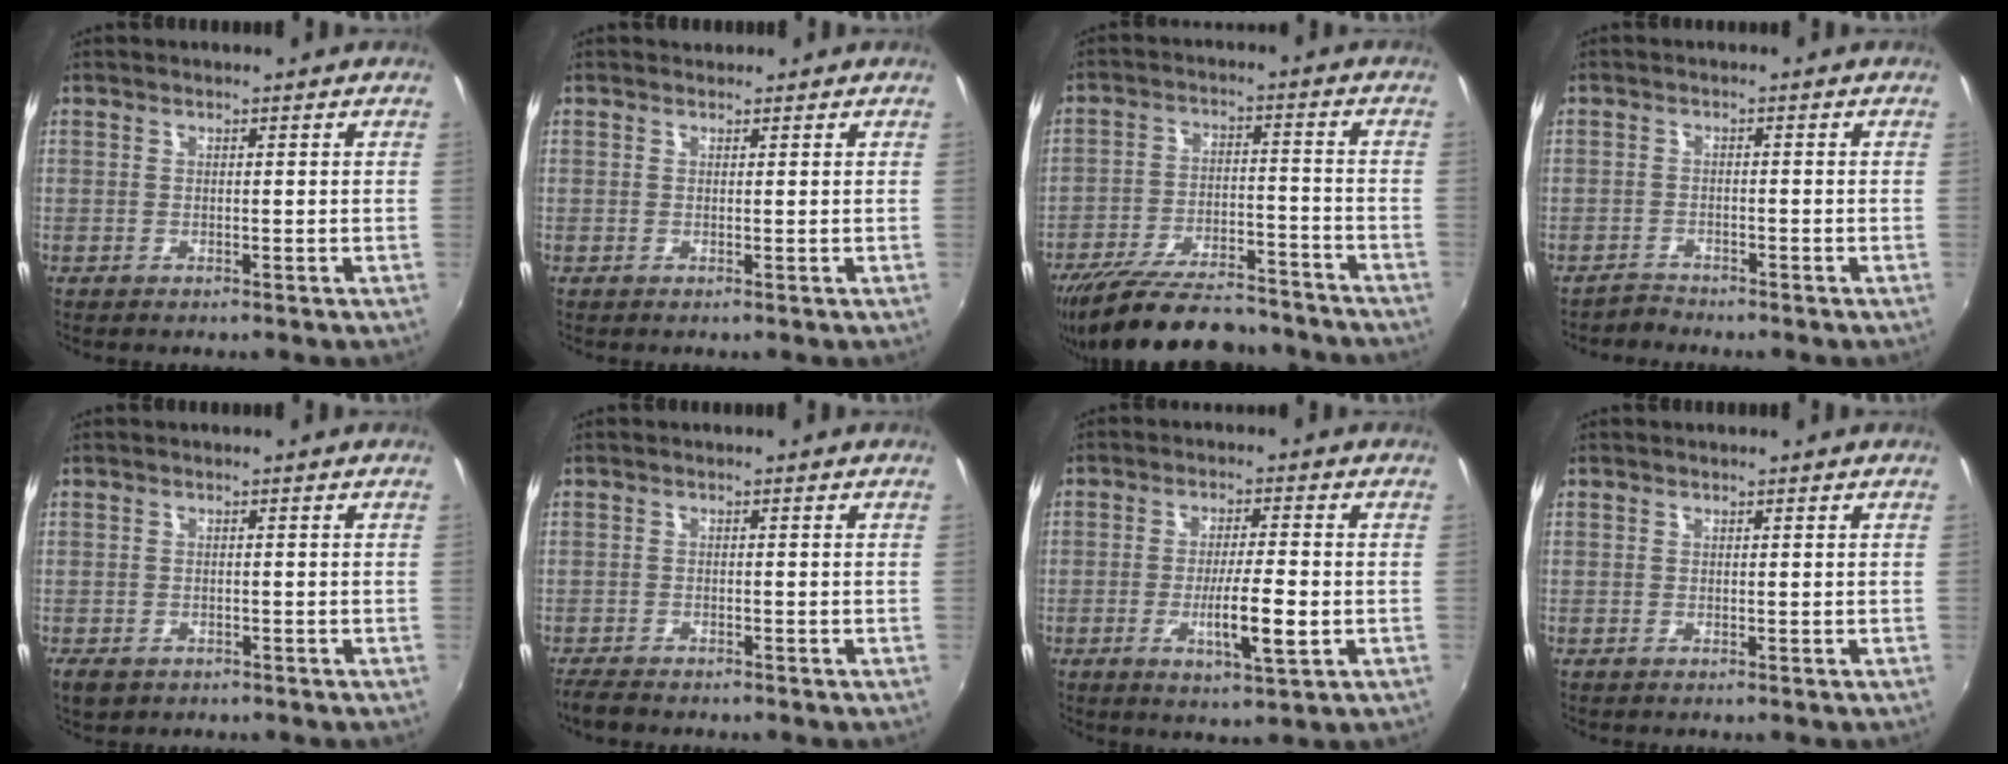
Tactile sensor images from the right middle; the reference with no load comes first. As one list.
[{"total": 0.5, "force": [0.3, 0.5, 0.0], "torque": [0.001, 0.003, 0.001]}, {"total": 21.8, "force": [-18.7, 5.9, 9.5], "torque": [-0.187, -0.020, -0.277]}, {"total": 2.1, "force": [-2.0, 0.6, -0.3], "torque": [-0.002, 0.003, -0.040]}, {"total": 4.1, "force": [-2.5, 2.7, 2.0], "torque": [-0.046, -0.016, -0.038]}, {"total": 4.0, "force": [-3.6, 0.8, 1.3], "torque": [-0.039, -0.021, -0.069]}, {"total": 7.6, "force": [-2.0, 1.1, 7.3], "torque": [-0.128, -0.013, -0.030]}, {"total": 0.0}]